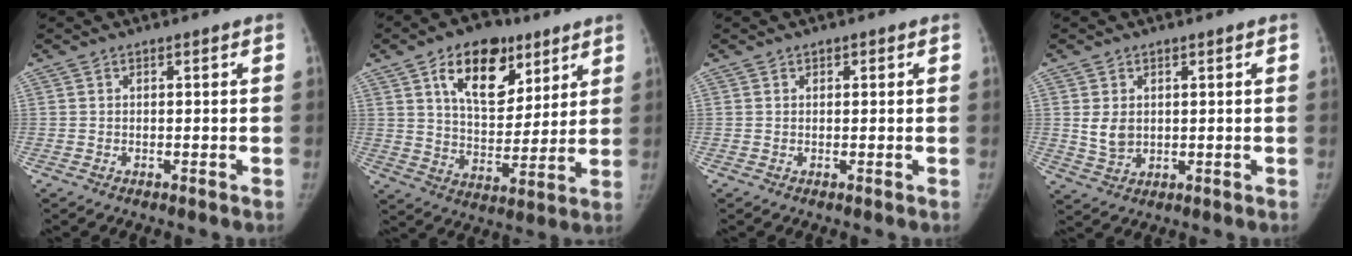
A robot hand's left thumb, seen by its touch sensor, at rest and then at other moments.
{"total": 16.3, "force": [8.3, 9.7, 10.1], "torque": [-0.116, -0.034, 0.142]}
{"total": 0.8, "force": [0.4, 0.6, 0.3], "torque": [0.003, -0.001, 0.004]}
{"total": 4.3, "force": [0.9, 3.2, 2.6], "torque": [-0.035, -0.014, 0.028]}